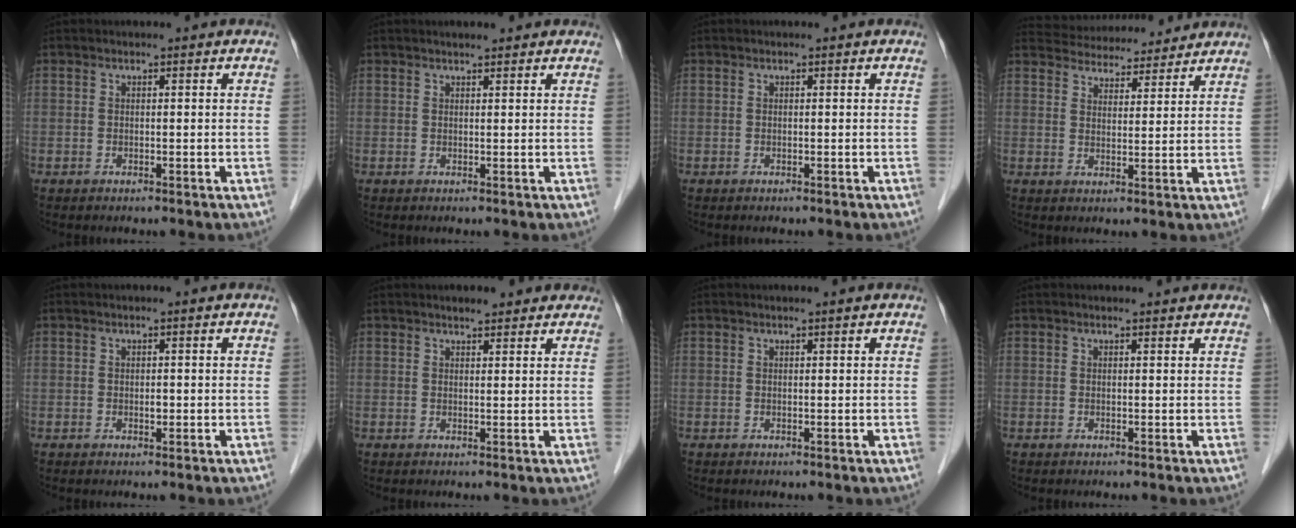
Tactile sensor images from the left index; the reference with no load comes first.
{"total": 1.8, "force": [1.6, 0.3, 0.9], "torque": [-0.015, 0.013, 0.024]}
{"total": 0.0}
{"total": 12.6, "force": [12.0, 2.9, 2.7], "torque": [-0.037, 0.025, 0.173]}
{"total": 0.6, "force": [0.0, 0.3, 0.5], "torque": [-0.007, 0.000, 0.001]}
{"total": 4.0, "force": [3.5, 1.0, 1.7], "torque": [-0.019, 0.018, 0.043]}
{"total": 0.5, "force": [0.4, -0.2, 0.3], "torque": [-0.012, -0.004, 0.014]}
{"total": 2.0, "force": [2.0, 0.2, 0.2], "torque": [-0.010, 0.005, 0.021]}